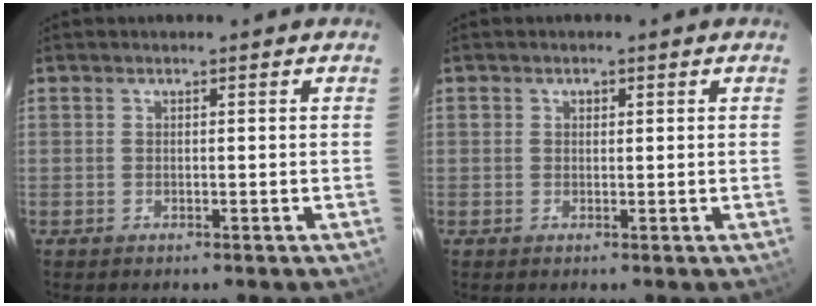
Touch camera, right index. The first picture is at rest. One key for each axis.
{"total": 1.0, "fx": 0.2, "fy": 1.0, "fz": 0.2, "tx": -0.001, "ty": 0.004, "tz": 0.002}